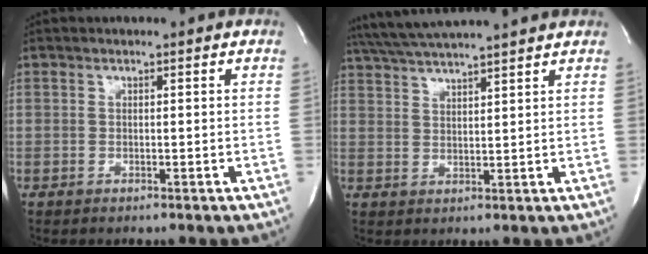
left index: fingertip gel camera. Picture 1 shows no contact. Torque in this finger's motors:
{"motor_torque": [-0.04, -0.12, 0.19, 0.06]}